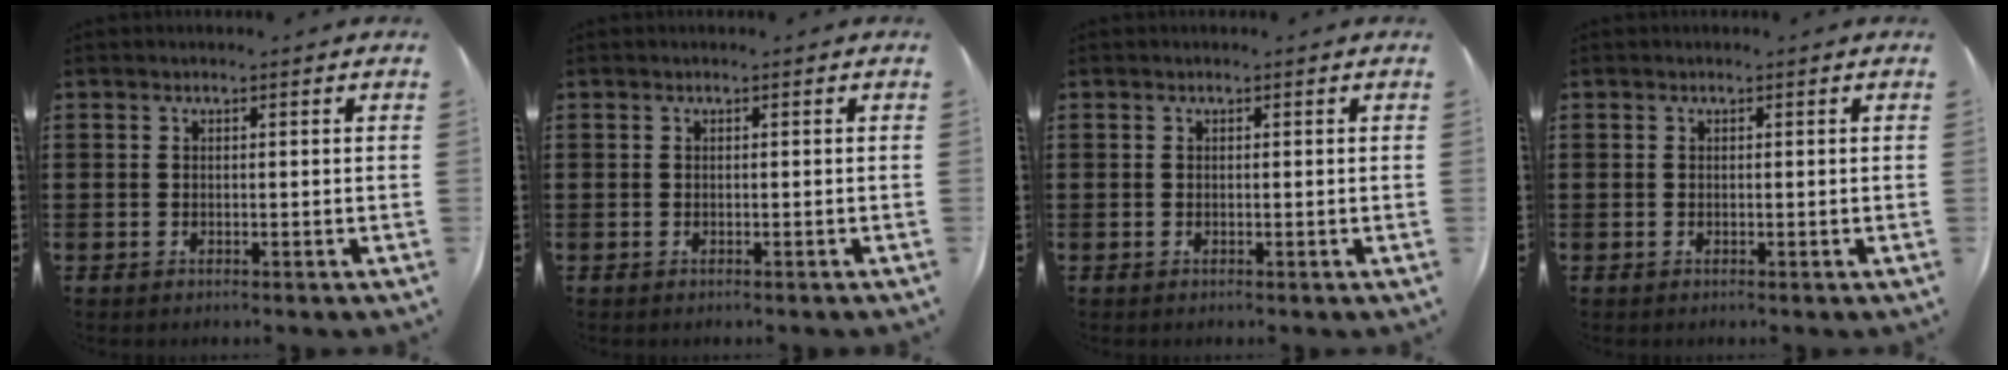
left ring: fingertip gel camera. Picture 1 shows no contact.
{"total": 0.0}
{"total": 0.0}
{"total": 0.0}